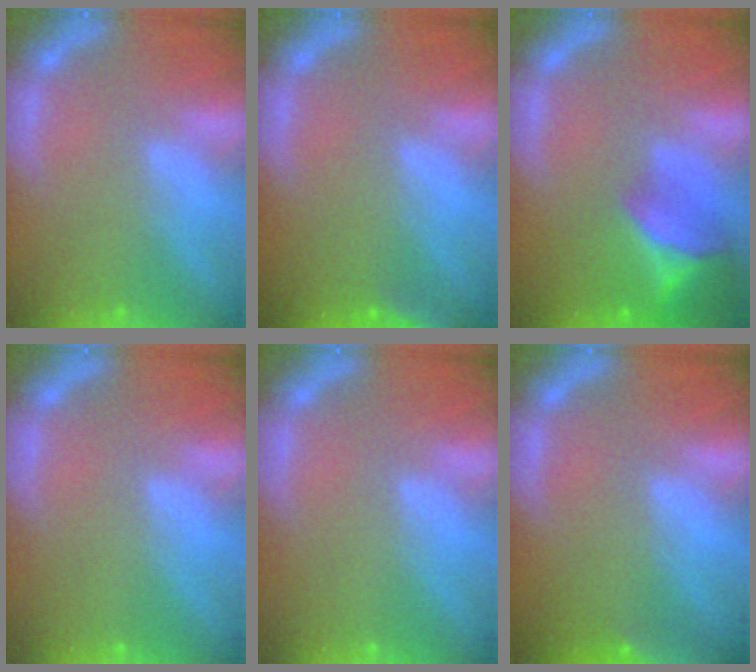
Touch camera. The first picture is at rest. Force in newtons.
{"total": 3.5}
{"total": 8.9}
{"total": 0.0}
{"total": 0.0}
{"total": 10.0}